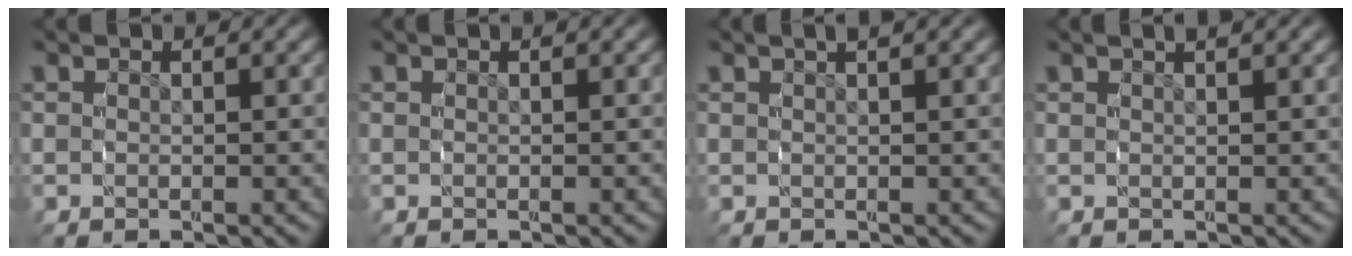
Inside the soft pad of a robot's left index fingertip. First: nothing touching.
{"total": 0.0}
{"total": 1.7, "force": [1.3, 0.1, 1.1], "torque": [-0.010, 0.010, 0.018]}
{"total": 1.5, "force": [1.2, 0.0, 0.8], "torque": [-0.008, 0.006, 0.018]}